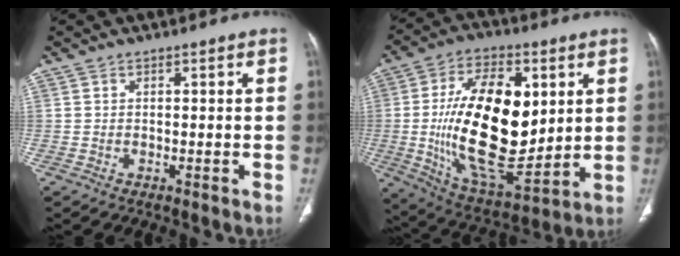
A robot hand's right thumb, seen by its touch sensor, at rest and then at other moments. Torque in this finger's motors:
{"motor_torque": [1.40, 3.62, 2.26, -0.50, 0.31]}